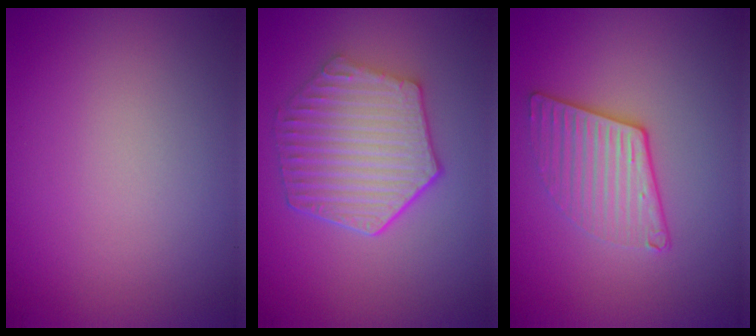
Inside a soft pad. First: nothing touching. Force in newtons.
{"total": 6.4, "press": 4.9, "slide": 4.2}
{"total": 2.8, "press": 2.3, "slide": 1.6}